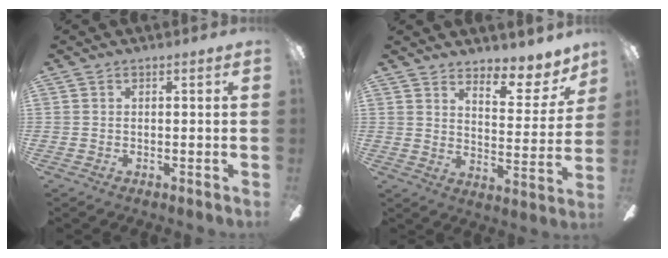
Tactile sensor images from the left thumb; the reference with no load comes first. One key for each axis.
{"total": 8.5, "fx": 7.0, "fy": 3.0, "fz": 3.7, "tx": -0.034, "ty": -0.065, "tz": 0.118}